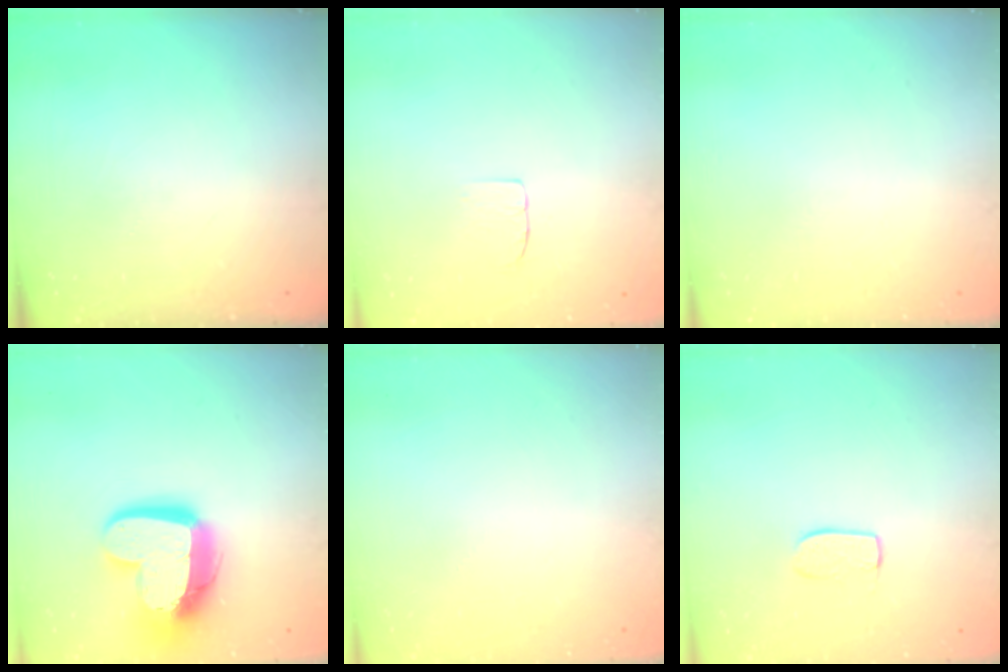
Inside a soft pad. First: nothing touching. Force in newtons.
{"total": 3.9, "press": 3.9, "slide": 0.3}
{"total": 0.0}
{"total": 17.3, "press": 17.3, "slide": 1.6}
{"total": 0.0}
{"total": 6.3, "press": 6.3, "slide": 0.1}